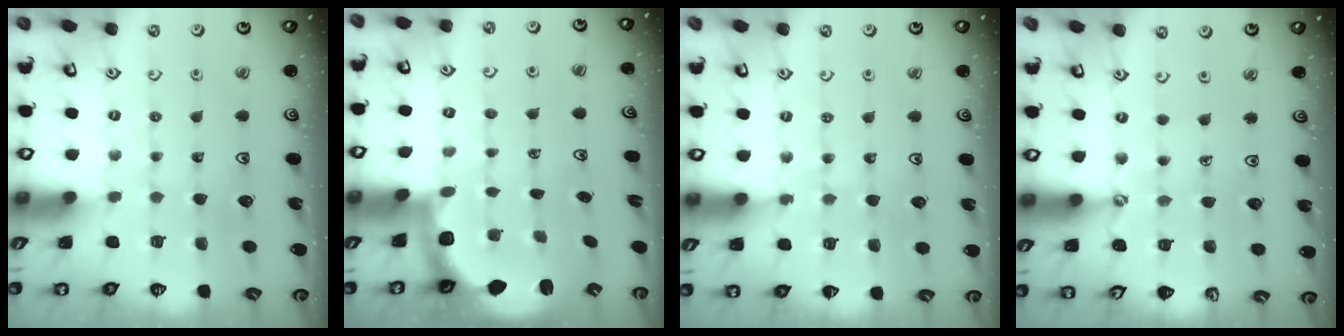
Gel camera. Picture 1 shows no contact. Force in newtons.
{"total": 2.3, "press": 2.0, "slide": 1.2}
{"total": 4.0, "press": 3.7, "slide": 1.5}
{"total": 0.7, "press": 0.7, "slide": 0.0}